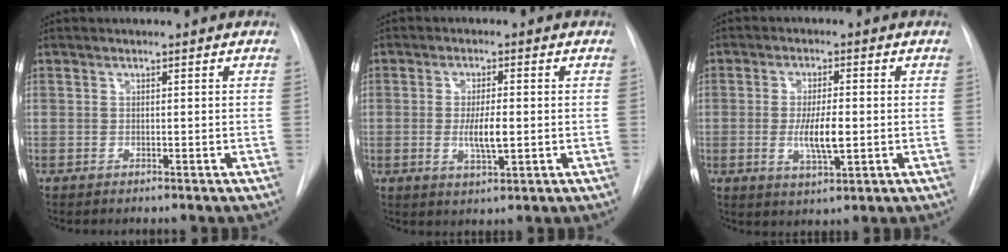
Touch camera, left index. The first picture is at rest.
{"total": 4.9, "force": [-1.6, 0.9, 4.6], "torque": [-0.086, -0.012, -0.021]}
{"total": 6.1, "force": [-1.8, 1.2, 5.7], "torque": [-0.108, -0.014, -0.026]}